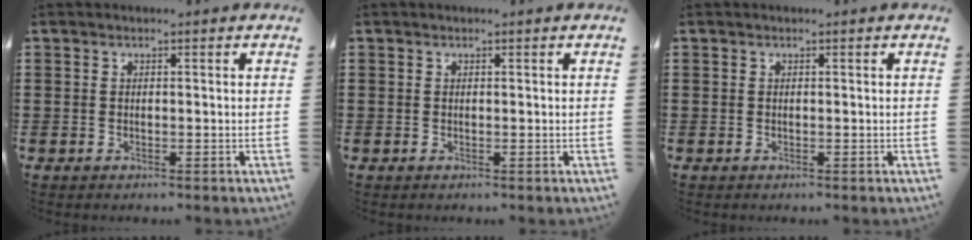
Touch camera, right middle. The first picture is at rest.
{"total": 0.0}
{"total": 0.0}